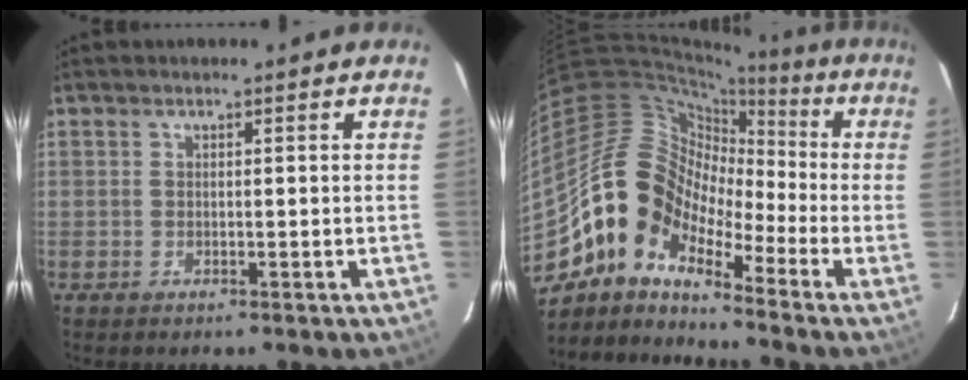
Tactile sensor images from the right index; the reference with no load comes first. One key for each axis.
{"total": 12.5, "fx": -8.1, "fy": 7.2, "fz": 6.3, "tx": -0.107, "ty": 0.020, "tz": -0.183}